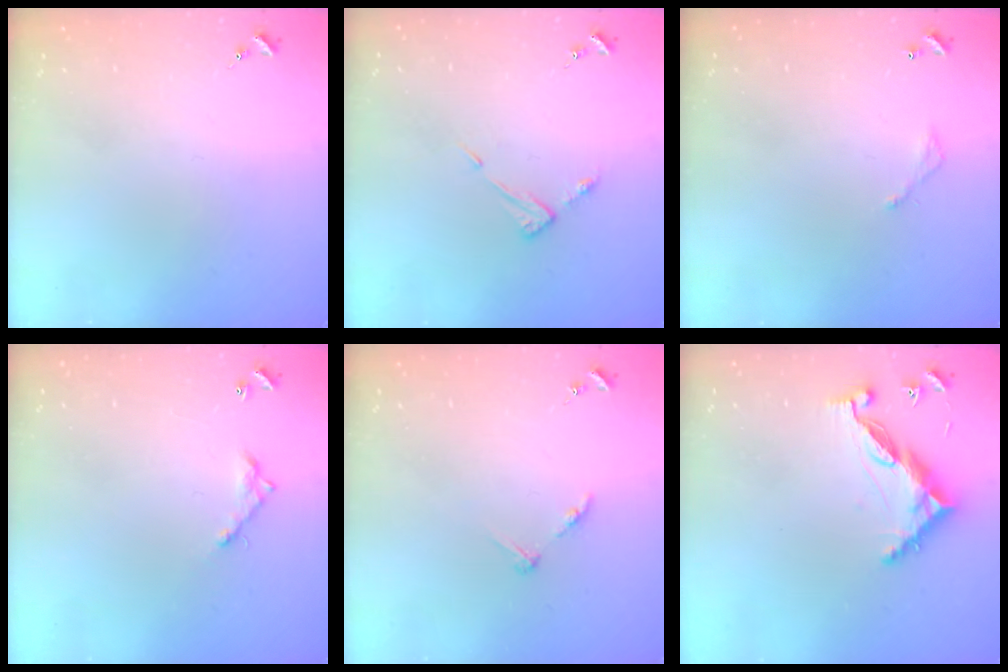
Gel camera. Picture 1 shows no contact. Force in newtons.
{"total": 5.3, "press": 5.3, "slide": 0.4}
{"total": 3.8, "press": 3.8, "slide": 0.2}
{"total": 6.2, "press": 6.2, "slide": 0.4}
{"total": 5.2, "press": 5.2, "slide": 0.6}
{"total": 9.0, "press": 9.0, "slide": 0.8}